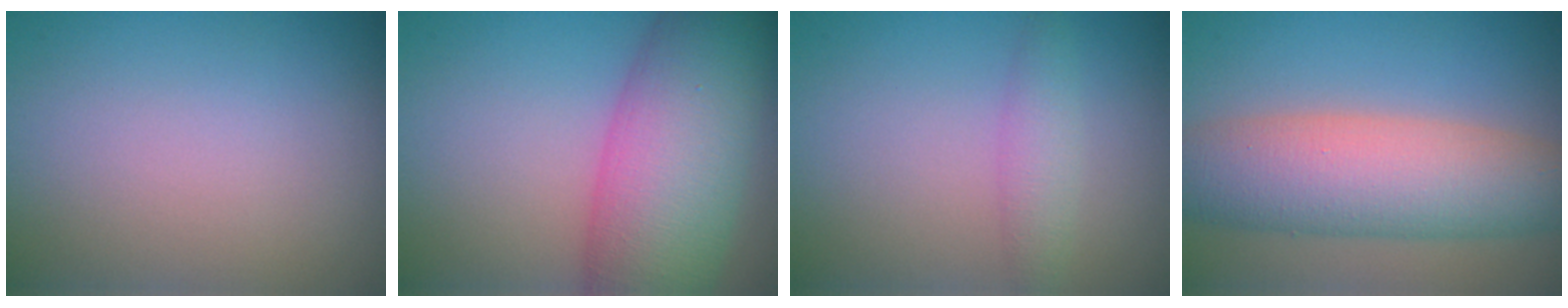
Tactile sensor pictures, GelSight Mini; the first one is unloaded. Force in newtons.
{"total": 11.0, "press": 11.0, "slide": 0.3}
{"total": 1.9, "press": 1.9, "slide": 0.1}
{"total": 8.6, "press": 8.6, "slide": 0.2}